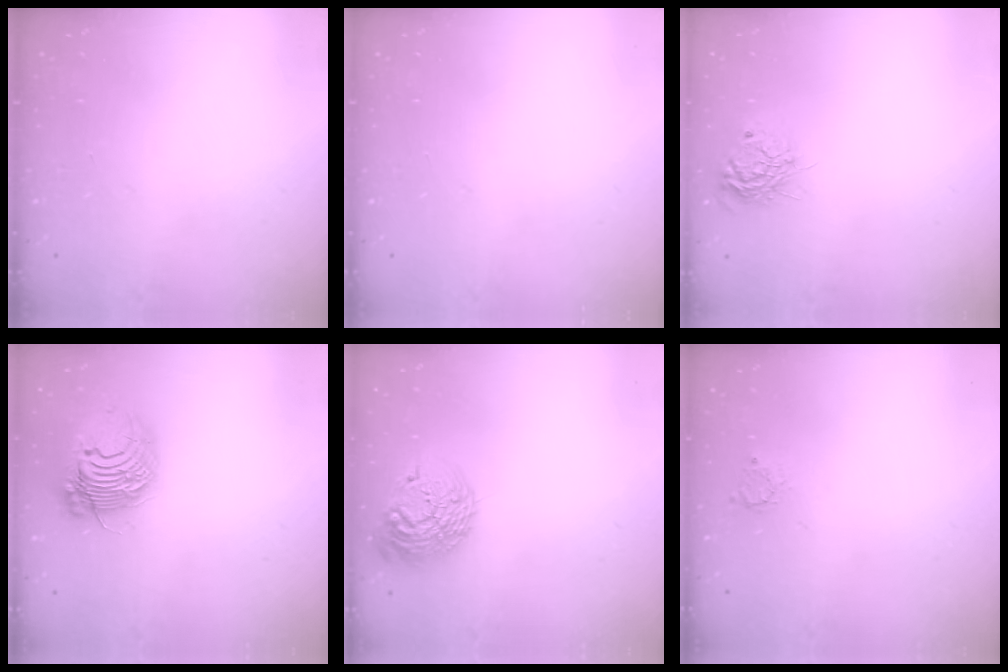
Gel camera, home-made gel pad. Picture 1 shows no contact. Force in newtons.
{"total": 0.0}
{"total": 10.2, "press": 10.2, "slide": 0.6}
{"total": 14.8, "press": 14.8, "slide": 0.2}
{"total": 17.2, "press": 17.2, "slide": 1.1}
{"total": 2.6, "press": 2.6, "slide": 0.2}